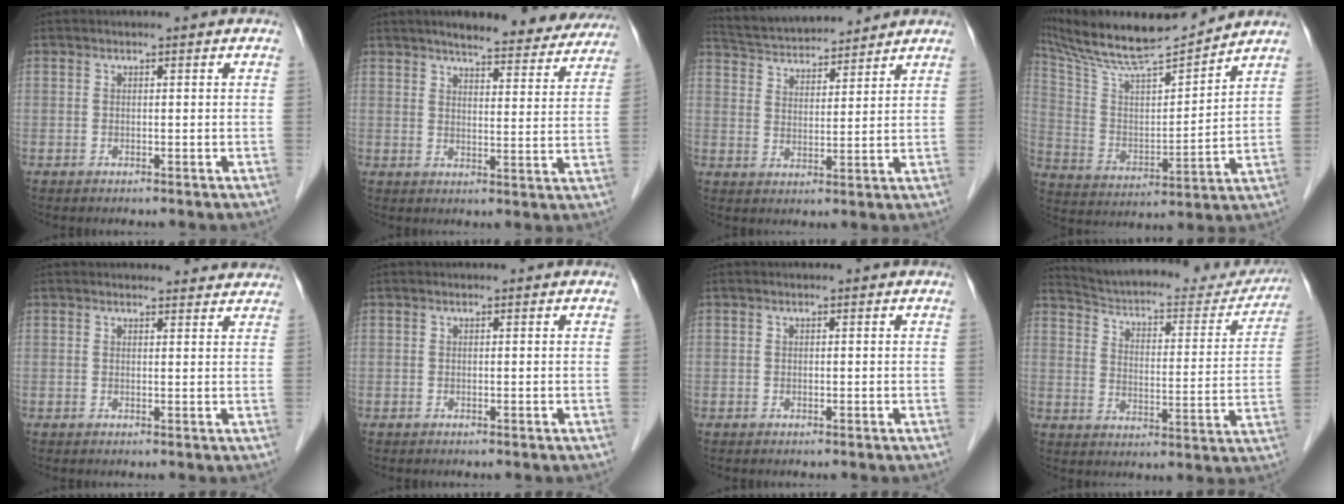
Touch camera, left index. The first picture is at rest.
{"total": 16.6, "force": [14.8, 3.5, 6.6], "torque": [-0.068, -0.004, 0.176]}
{"total": 12.3, "force": [11.6, 1.9, 3.5], "torque": [-0.066, 0.024, 0.194]}
{"total": 16.8, "force": [15.4, 0.9, 6.6], "torque": [-0.129, 0.003, 0.276]}
{"total": 5.3, "force": [5.2, 1.3, 0.5], "torque": [0.003, 0.003, 0.045]}
{"total": 0.0}
{"total": 0.0}
{"total": 22.7, "force": [21.0, 5.4, 6.8], "torque": [-0.107, -0.027, 0.273]}